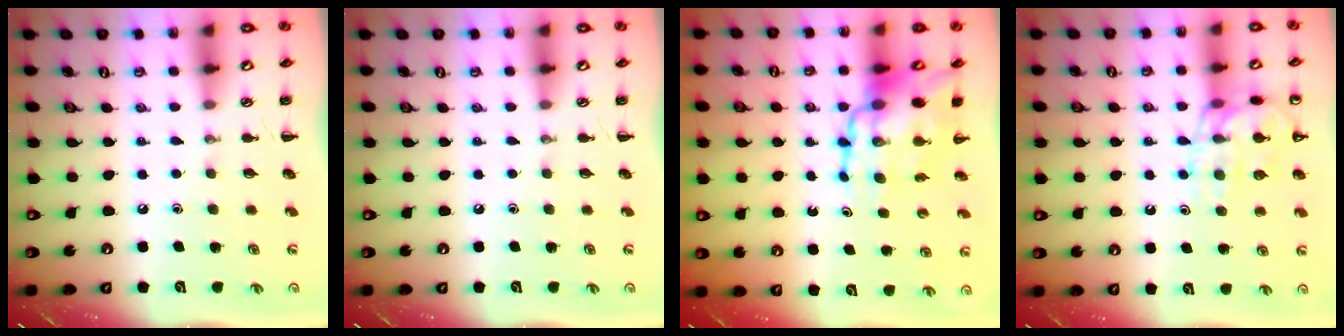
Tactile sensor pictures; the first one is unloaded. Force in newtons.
{"total": 0.0}
{"total": 14.7, "press": 14.2, "slide": 3.9}
{"total": 14.2, "press": 14.1, "slide": 2.0}